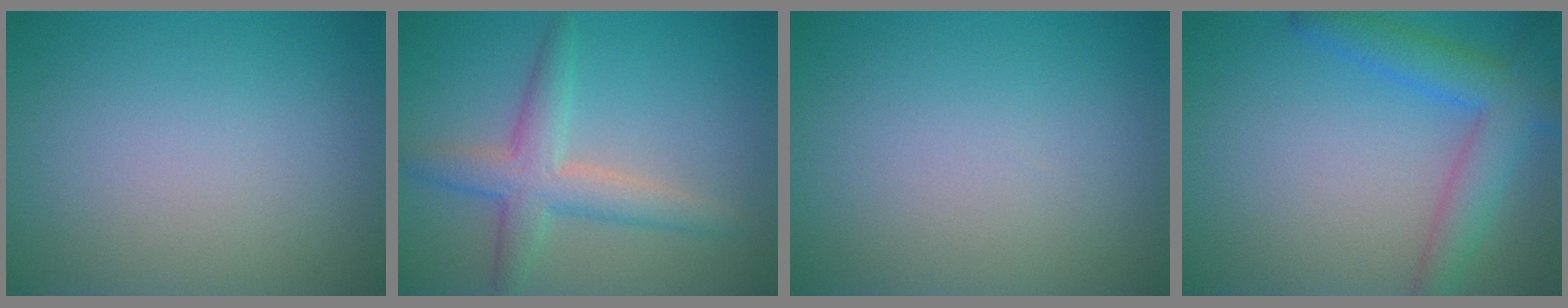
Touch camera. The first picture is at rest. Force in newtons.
{"total": 4.2, "press": 4.2, "slide": 0.1}
{"total": 0.0}
{"total": 5.1, "press": 5.0, "slide": 0.3}